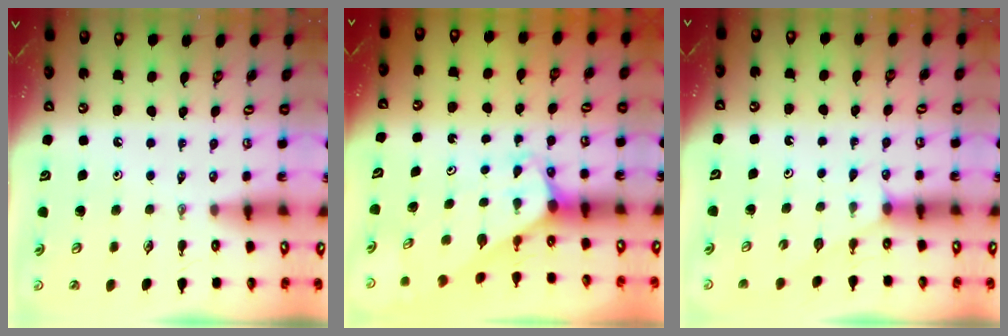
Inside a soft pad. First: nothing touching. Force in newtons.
{"total": 3.1, "press": 3.1, "slide": 0.0}
{"total": 2.4, "press": 2.4, "slide": 0.4}